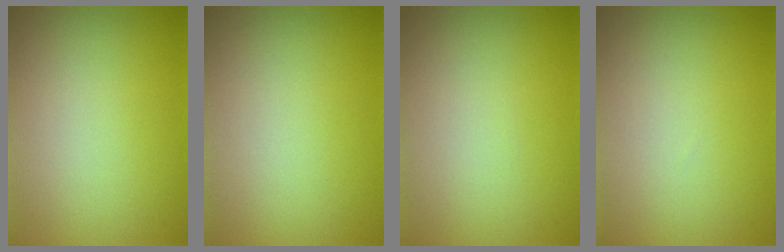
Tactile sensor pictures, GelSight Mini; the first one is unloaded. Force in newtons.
{"total": 0.0}
{"total": 0.0}
{"total": 0.0}